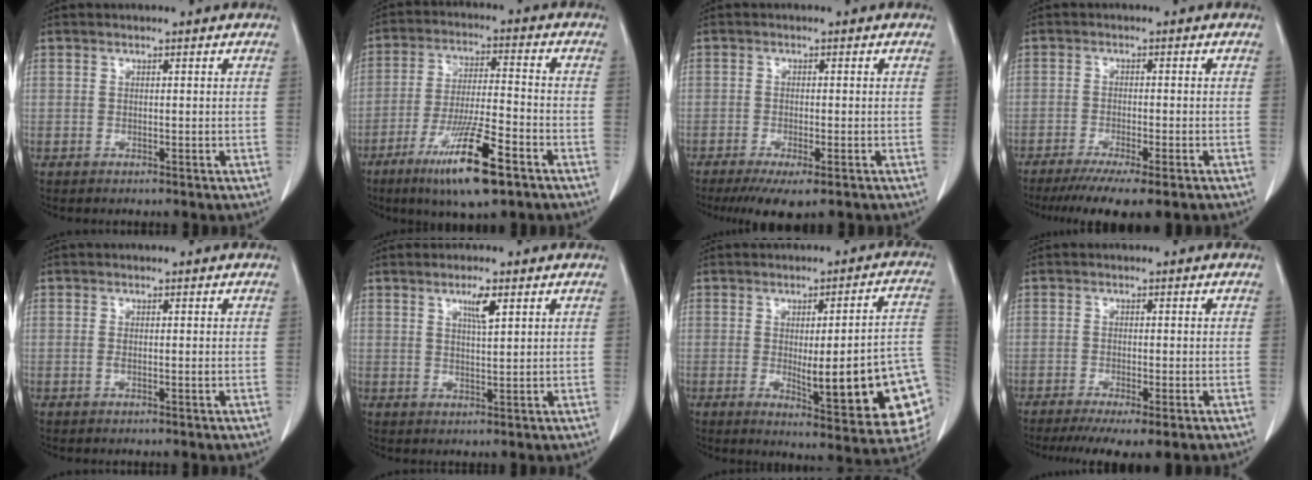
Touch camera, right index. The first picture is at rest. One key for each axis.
{"total": 13.2, "fx": -7.5, "fy": 1.3, "fz": 10.8, "tx": -0.200, "ty": -0.028, "tz": -0.129}
{"total": 6.5, "fx": -4.5, "fy": 1.1, "fz": 4.5, "tx": -0.065, "ty": -0.019, "tz": -0.069}
{"total": 10.0, "fx": -7.8, "fy": 0.8, "fz": 6.3, "tx": -0.084, "ty": -0.021, "tz": -0.116}
{"total": 0.9, "fx": -0.1, "fy": 0.2, "fz": 0.9, "tx": -0.017, "ty": -0.002, "tz": 0.000}
{"total": 3.3, "fx": 1.8, "fy": 0.3, "fz": 2.8, "tx": -0.051, "ty": -0.003, "tz": 0.030}
{"total": 19.6, "fx": -3.3, "fy": 3.1, "fz": 19.0, "tx": -0.161, "ty": 0.002, "tz": -0.026}
{"total": 7.2, "fx": -5.2, "fy": 0.9, "fz": 5.0, "tx": -0.071, "ty": -0.019, "tz": -0.080}